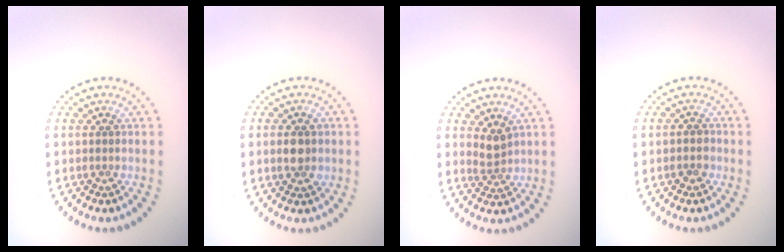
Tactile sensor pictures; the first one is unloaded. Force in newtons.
{"total": 2.5, "press": 2.5, "slide": 0.2}
{"total": 1.8, "press": 1.5, "slide": 1.1}
{"total": 1.4, "press": 1.3, "slide": 0.6}